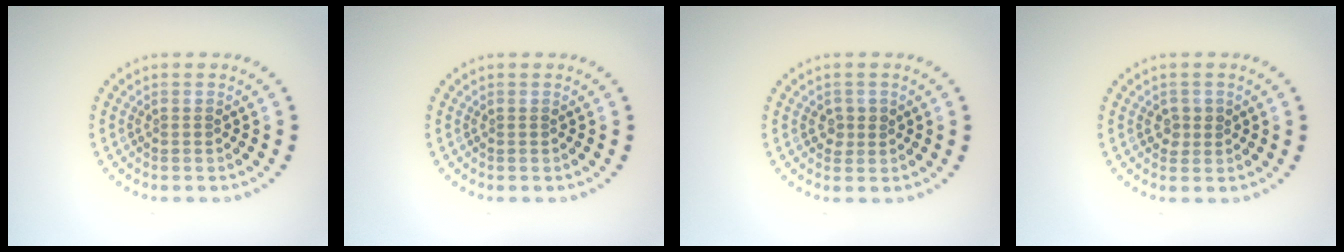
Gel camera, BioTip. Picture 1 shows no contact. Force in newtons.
{"total": 0.0}
{"total": 1.4, "press": 1.3, "slide": 0.4}
{"total": 1.4, "press": 1.3, "slide": 0.4}